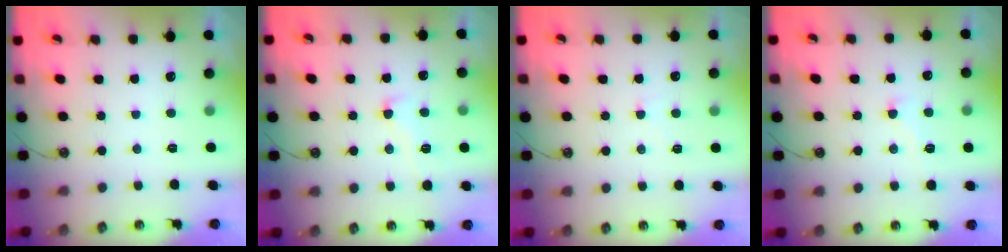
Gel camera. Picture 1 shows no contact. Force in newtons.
{"total": 1.8, "press": 1.3, "slide": 1.2}
{"total": 0.0}
{"total": 0.8, "press": 0.7, "slide": 0.4}